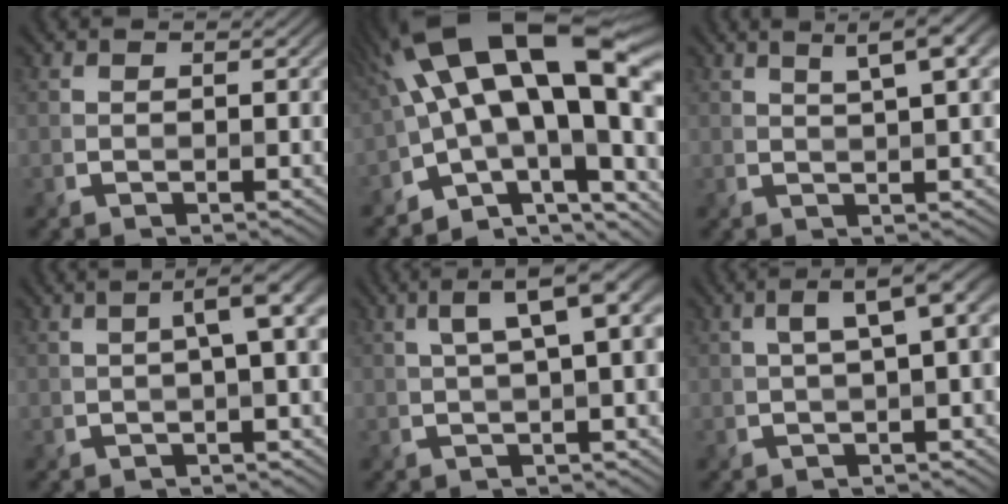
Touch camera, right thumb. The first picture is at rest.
{"total": 18.3, "force": [-0.6, 7.7, 16.6], "torque": [-0.233, 0.017, -0.007]}
{"total": 5.5, "force": [2.7, 0.9, 4.6], "torque": [-0.074, 0.014, 0.050]}
{"total": 3.6, "force": [0.2, 0.8, 3.5], "torque": [-0.049, 0.018, -0.001]}
{"total": 6.4, "force": [1.2, 1.6, 6.0], "torque": [-0.082, 0.026, 0.016]}
{"total": 4.6, "force": [0.4, 1.3, 4.4], "torque": [-0.062, 0.017, 0.006]}